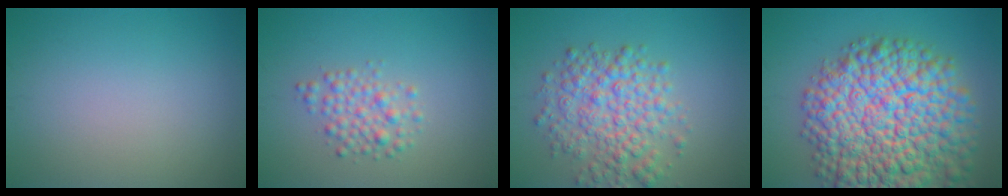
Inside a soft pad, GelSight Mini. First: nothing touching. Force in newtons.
{"total": 2.6, "press": 2.6, "slide": 0.1}
{"total": 6.0, "press": 6.0, "slide": 0.2}
{"total": 15.6, "press": 15.6, "slide": 0.7}